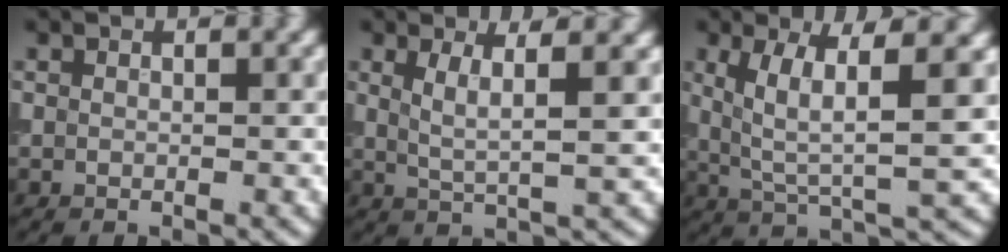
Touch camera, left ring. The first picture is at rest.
{"total": 3.5, "force": [1.3, 0.7, 3.2], "torque": [-0.057, -0.004, 0.025]}
{"total": 6.7, "force": [1.7, 1.6, 6.3], "torque": [-0.117, -0.005, 0.034]}